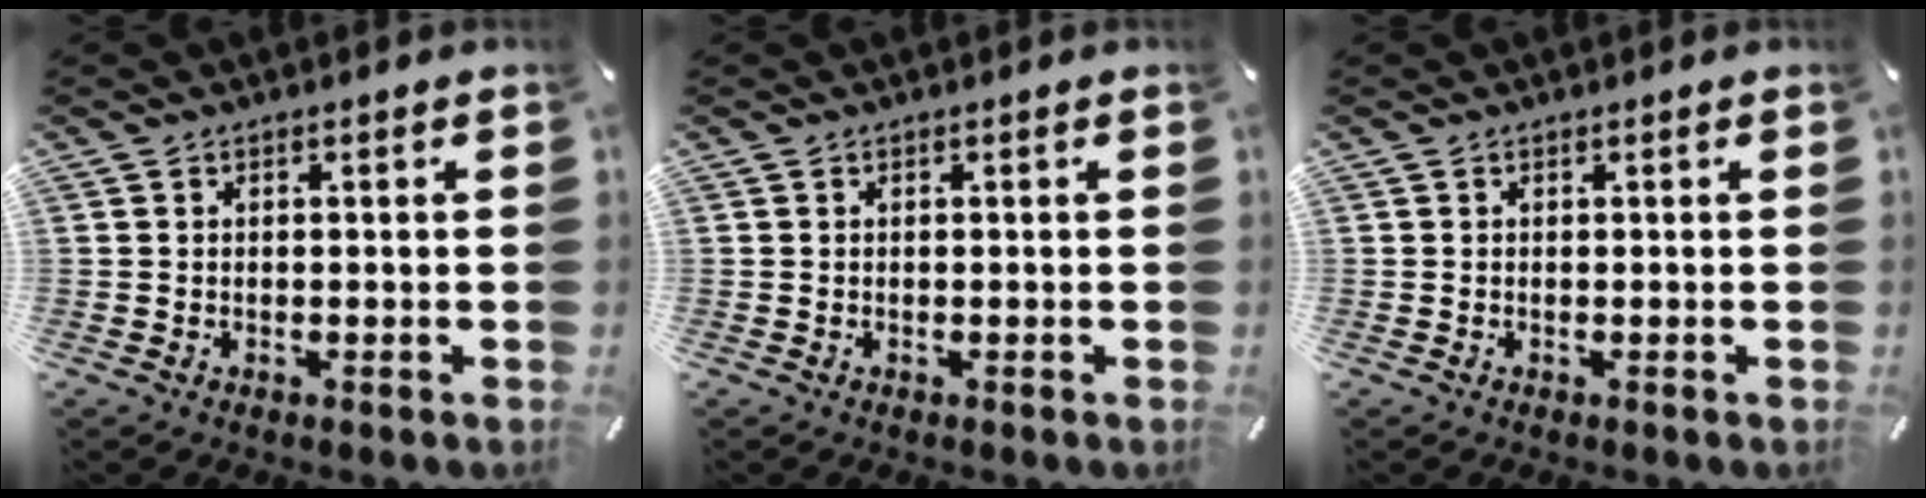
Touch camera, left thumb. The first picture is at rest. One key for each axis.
{"total": 0.0}
{"total": 0.0}